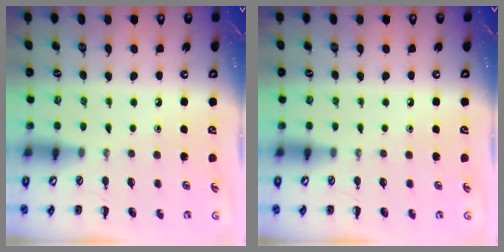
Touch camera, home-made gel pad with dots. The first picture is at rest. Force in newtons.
{"total": 0.0}